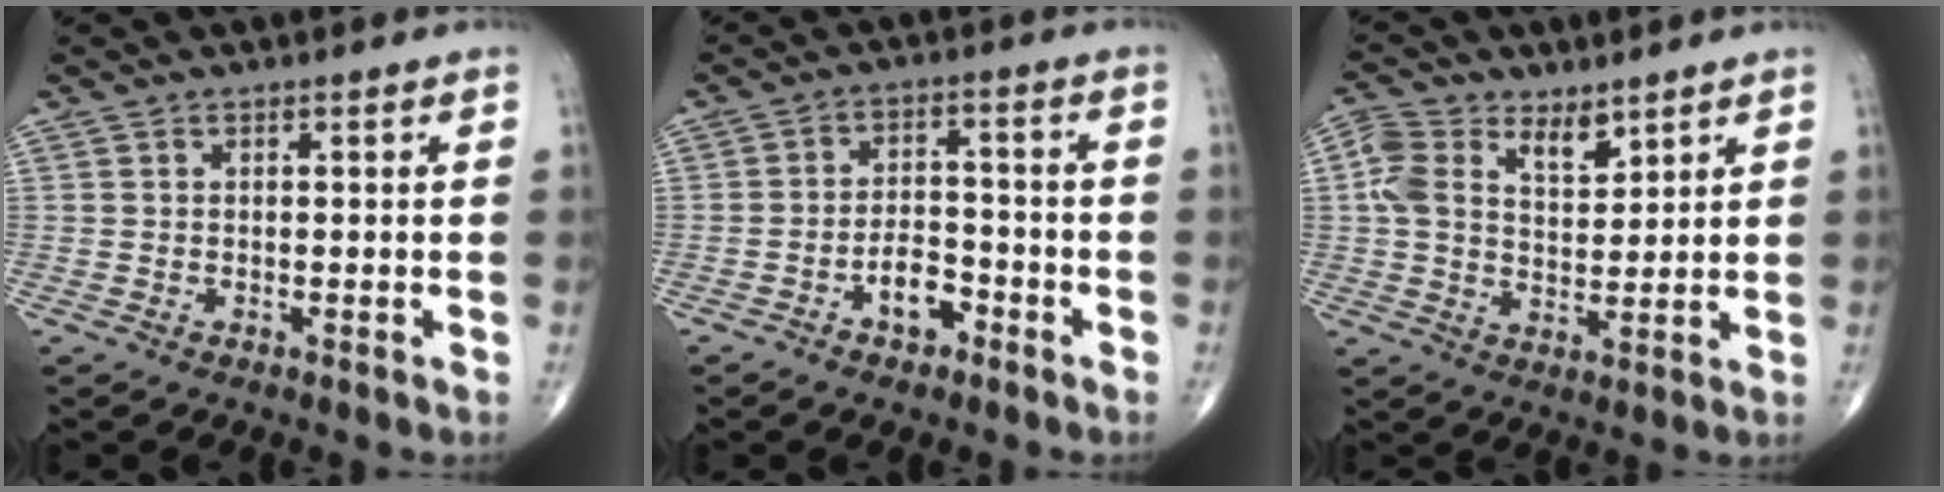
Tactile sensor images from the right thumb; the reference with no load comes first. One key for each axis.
{"total": 5.6, "fx": -3.2, "fy": 3.1, "fz": 3.5, "tx": -0.040, "ty": 0.032, "tz": -0.056}
{"total": 8.8, "fx": 4.4, "fy": 5.4, "fz": 5.4, "tx": -0.083, "ty": -0.011, "tz": 0.082}